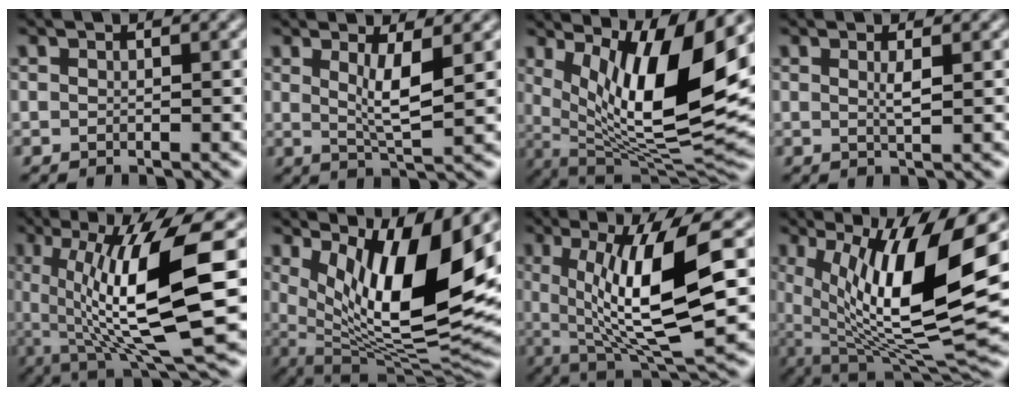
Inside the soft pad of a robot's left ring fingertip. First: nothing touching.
{"total": 3.4, "force": [0.9, 0.7, 3.2], "torque": [-0.059, -0.011, 0.019]}
{"total": 12.1, "force": [3.7, 3.5, 11.0], "torque": [-0.181, -0.013, 0.073]}
{"total": 1.1, "force": [0.4, 0.1, 1.1], "torque": [-0.021, -0.001, 0.004]}
{"total": 11.3, "force": [0.9, 2.7, 11.0], "torque": [-0.172, -0.008, 0.022]}
{"total": 12.5, "force": [4.2, 3.8, 11.2], "torque": [-0.187, -0.014, 0.084]}
{"total": 10.3, "force": [1.5, 2.5, 9.9], "torque": [-0.159, -0.011, 0.036]}
{"total": 12.9, "force": [2.8, 3.7, 12.0], "torque": [-0.214, -0.014, 0.057]}